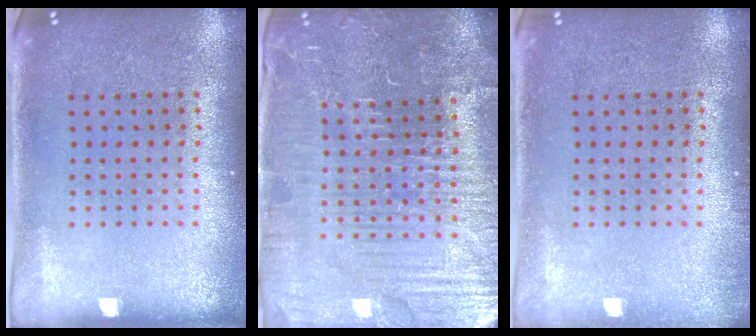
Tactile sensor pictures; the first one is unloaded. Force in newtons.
{"total": 5.6, "press": 5.2, "slide": 2.1}
{"total": 0.8, "press": 0.8, "slide": 0.0}